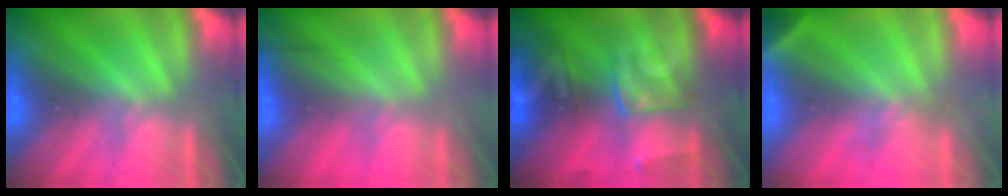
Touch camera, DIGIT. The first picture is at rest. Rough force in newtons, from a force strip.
{"total": 2.4}
{"total": 2.8}
{"total": 2.9}